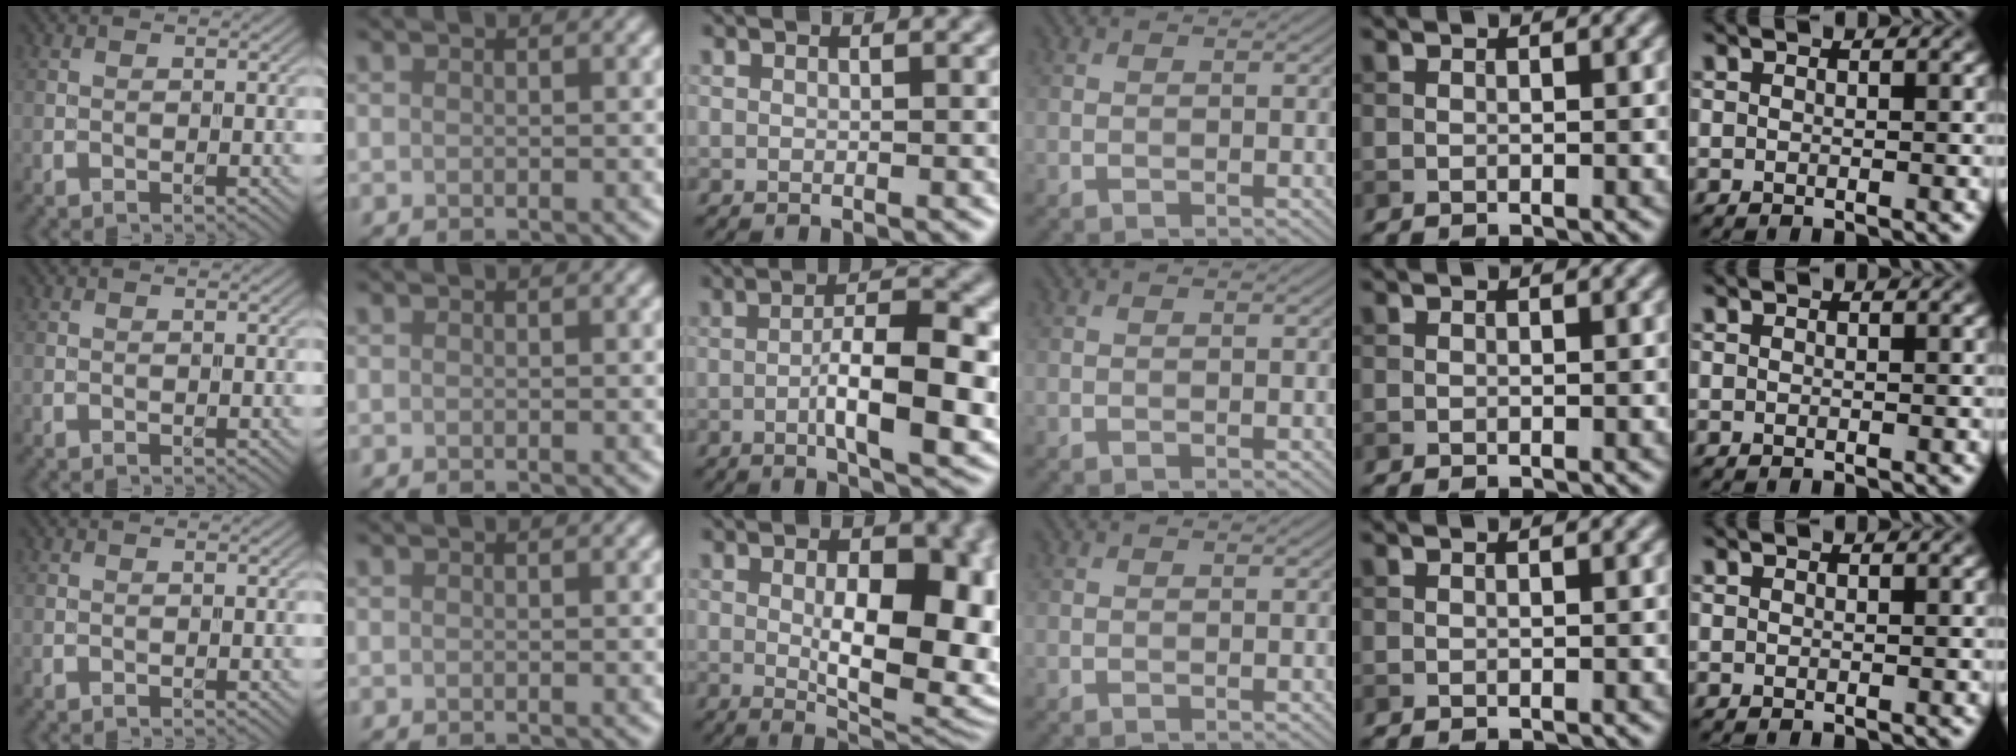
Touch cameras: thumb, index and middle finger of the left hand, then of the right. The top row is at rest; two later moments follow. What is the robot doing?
{"motion": "unscrew", "object": "dispenser bottle"}